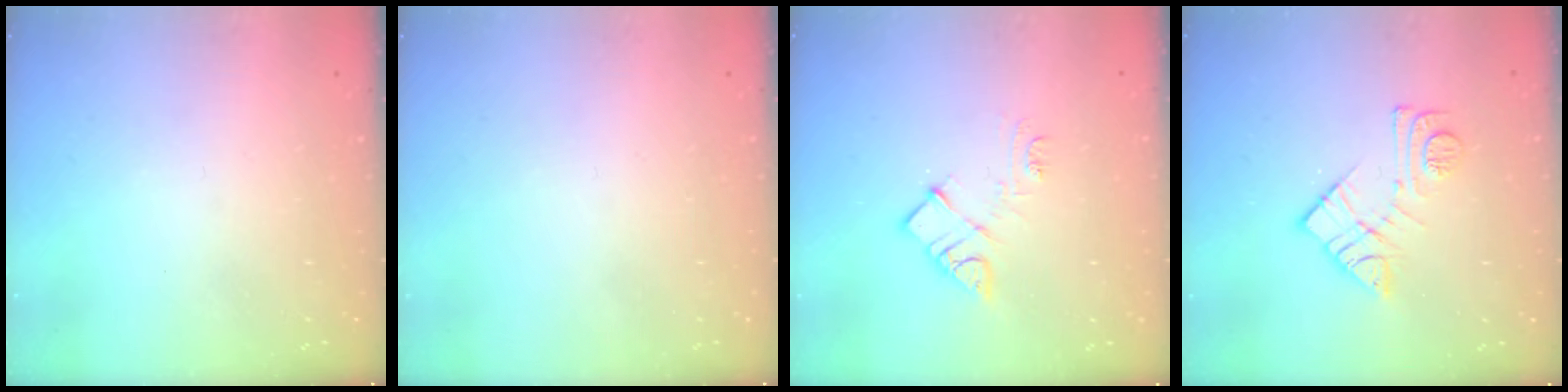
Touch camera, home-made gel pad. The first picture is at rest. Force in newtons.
{"total": 1.5, "press": 1.5, "slide": 0.1}
{"total": 9.3, "press": 9.3, "slide": 0.5}
{"total": 11.3, "press": 11.3, "slide": 0.4}